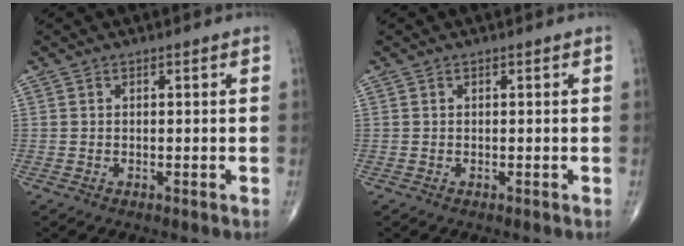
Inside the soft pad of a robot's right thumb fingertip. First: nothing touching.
{"total": 0.0}